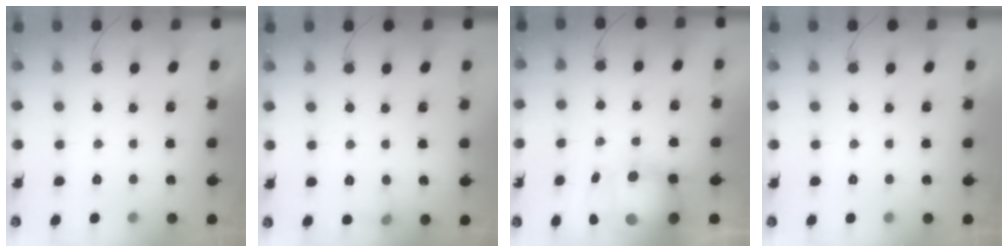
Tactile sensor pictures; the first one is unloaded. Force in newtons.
{"total": 5.6, "press": 5.3, "slide": 1.9}
{"total": 12.6, "press": 12.3, "slide": 2.9}
{"total": 0.0}